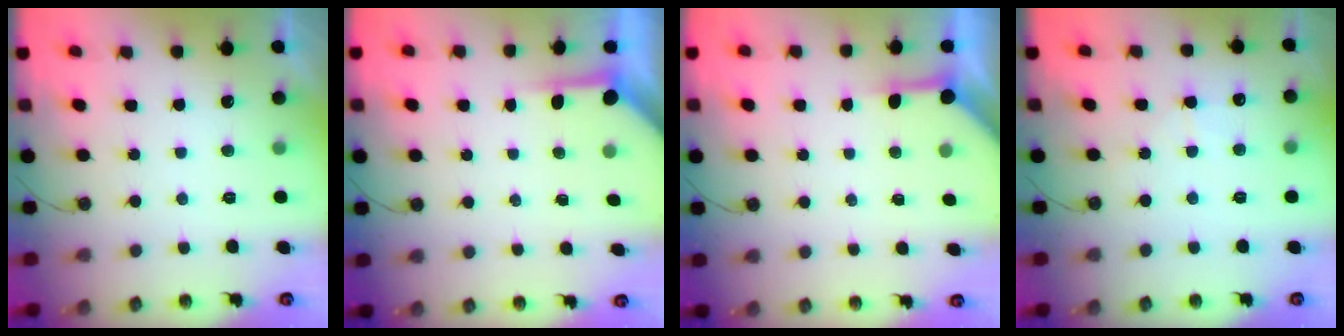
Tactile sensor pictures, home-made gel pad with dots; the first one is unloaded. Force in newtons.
{"total": 3.5, "press": 3.5, "slide": 0.3}
{"total": 4.0, "press": 3.9, "slide": 0.5}
{"total": 3.0, "press": 2.9, "slide": 0.5}